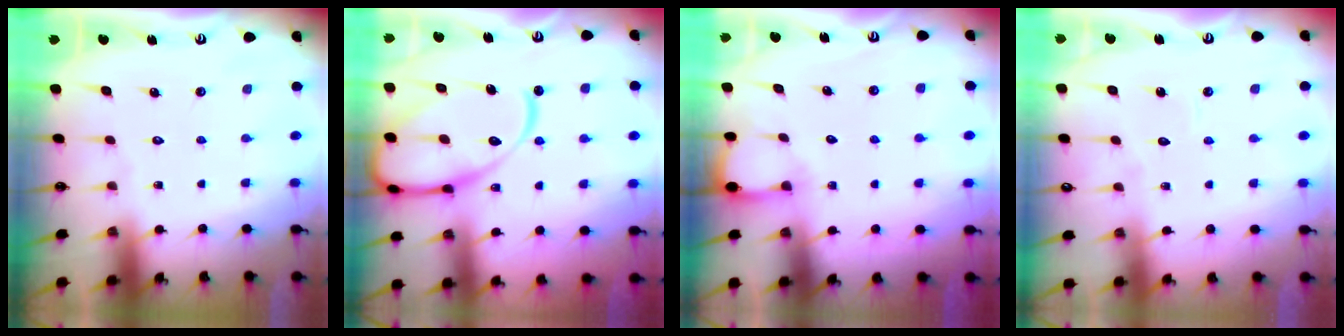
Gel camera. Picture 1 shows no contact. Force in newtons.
{"total": 16.8, "press": 16.7, "slide": 1.7}
{"total": 3.4, "press": 3.4, "slide": 0.3}
{"total": 2.5, "press": 2.5, "slide": 0.1}